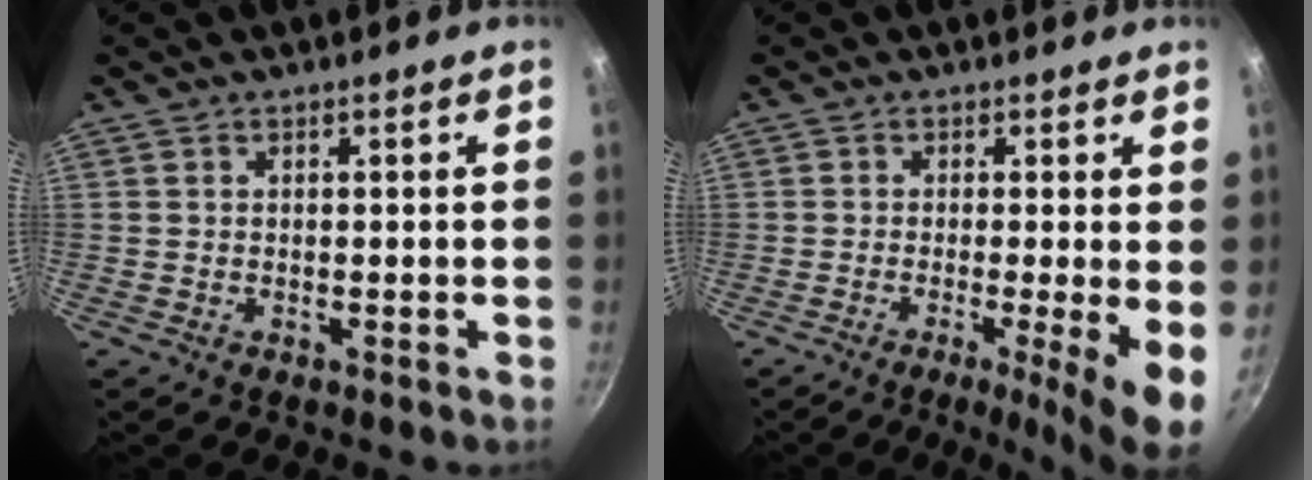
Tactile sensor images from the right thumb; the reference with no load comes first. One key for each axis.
{"total": 7.4, "fx": -1.3, "fy": 0.6, "fz": 7.3, "tx": -0.102, "ty": -0.010, "tz": -0.020}